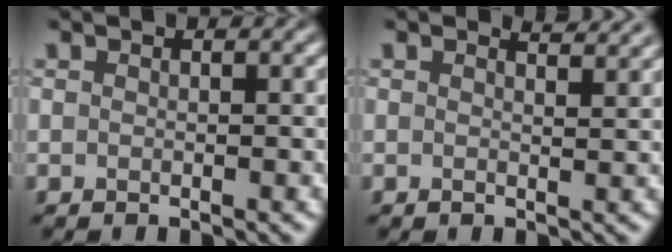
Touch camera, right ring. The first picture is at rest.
{"total": 1.5, "force": [1.1, 0.4, 1.0], "torque": [-0.019, 0.001, 0.009]}